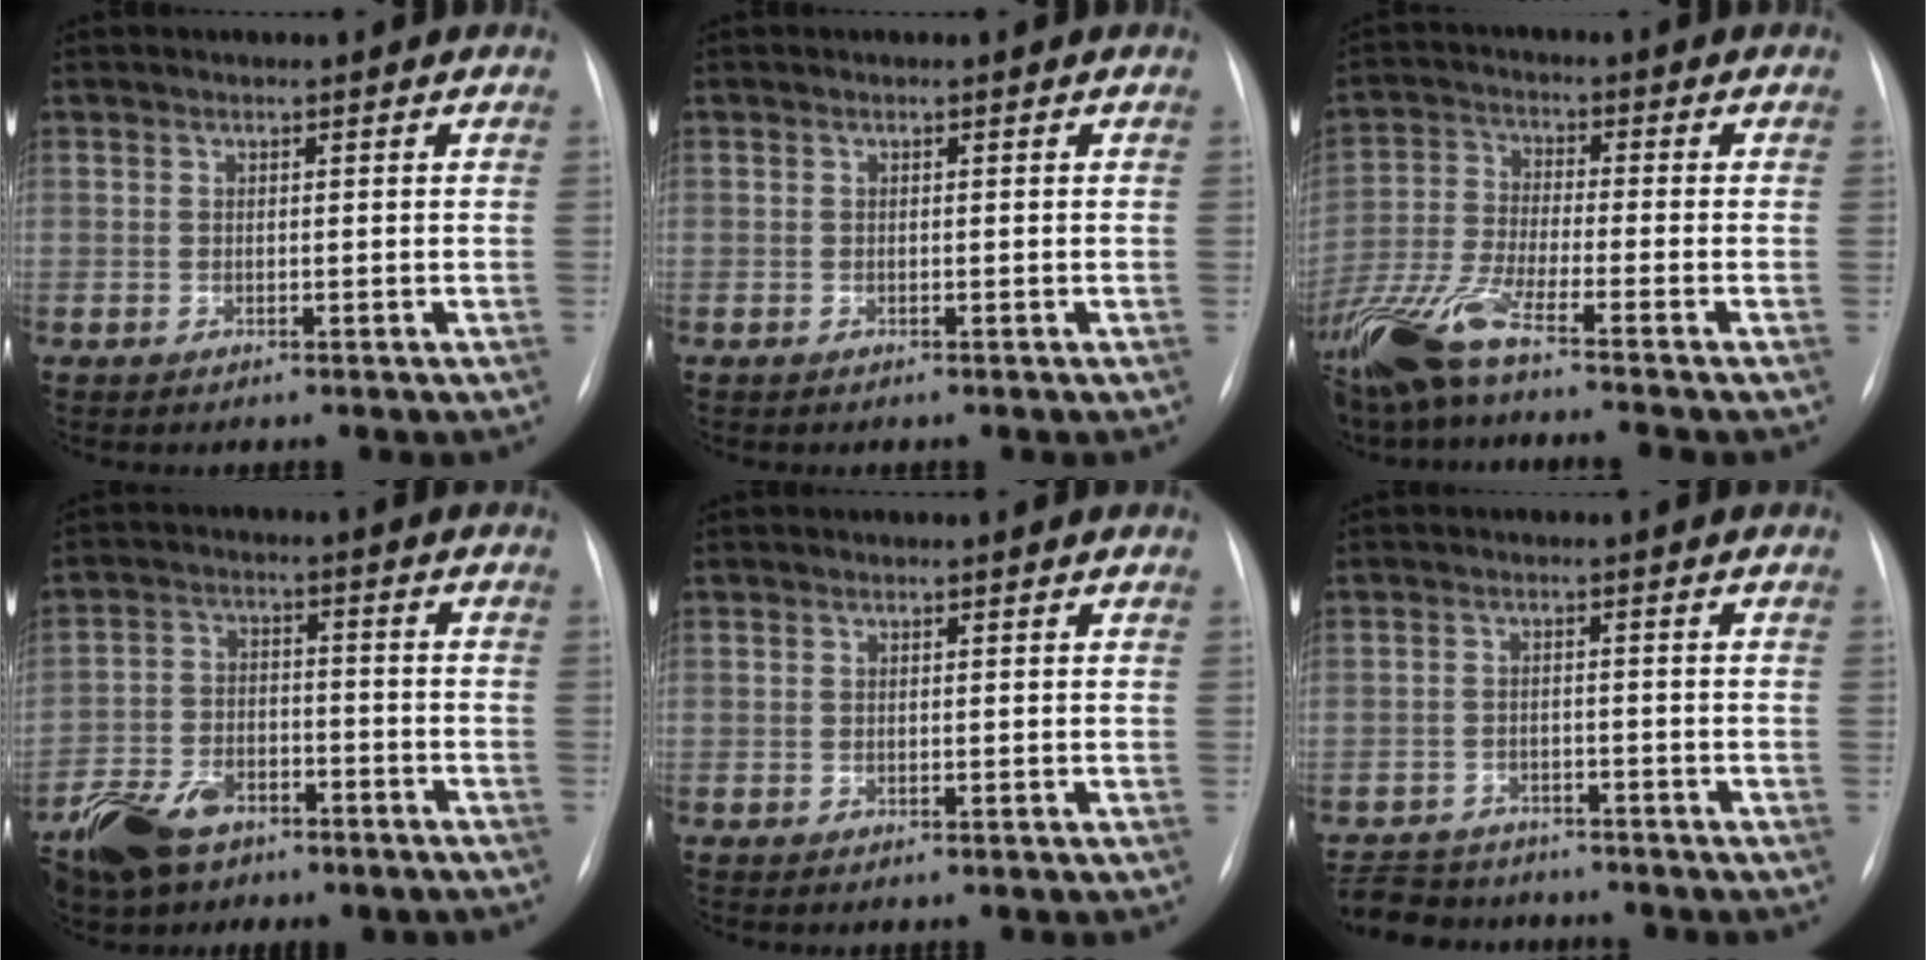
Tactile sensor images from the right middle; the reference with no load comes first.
{"total": 0.0}
{"total": 12.3, "force": [-9.2, -0.5, 8.1], "torque": [-0.171, -0.033, -0.172]}
{"total": 12.3, "force": [-8.1, 7.1, 6.0], "torque": [-0.129, 0.006, -0.134]}
{"total": 0.0}
{"total": 8.9, "force": [-8.1, 3.4, 1.7], "torque": [-0.037, 0.005, -0.117]}